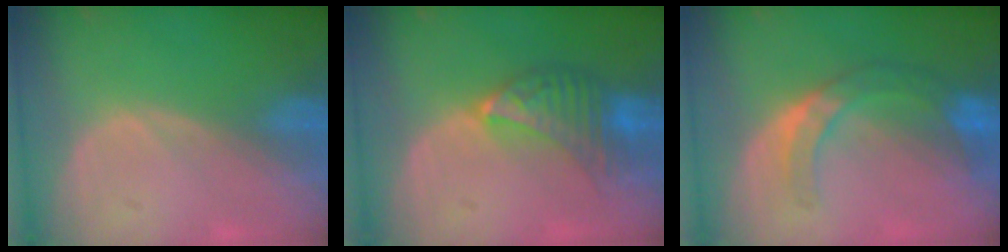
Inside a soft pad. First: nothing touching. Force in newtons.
{"total": 6.8, "press": 6.3, "slide": 2.6}
{"total": 7.3, "press": 6.4, "slide": 3.5}